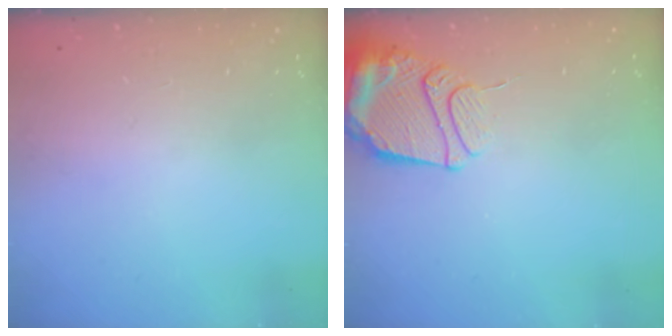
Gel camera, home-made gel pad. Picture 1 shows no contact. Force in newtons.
{"total": 13.3, "press": 13.2, "slide": 1.4}